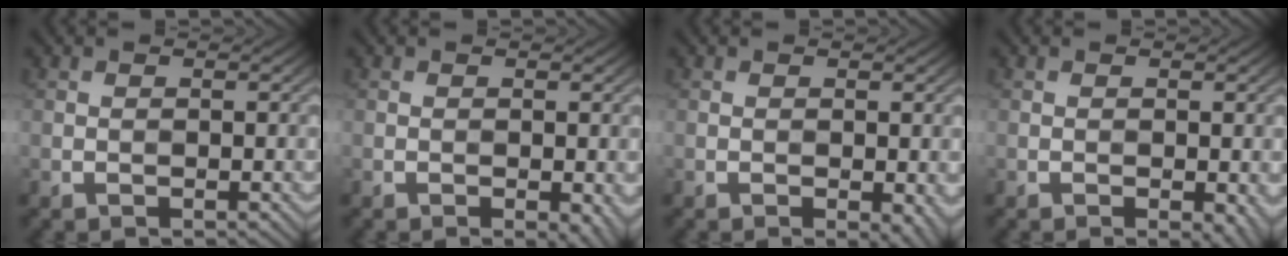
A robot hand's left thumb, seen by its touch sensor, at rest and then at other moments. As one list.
[{"total": 1.8, "force": [-0.7, 0.7, 1.5], "torque": [-0.020, -0.005, -0.005]}, {"total": 2.0, "force": [-0.7, 0.9, 1.6], "torque": [-0.019, -0.008, -0.005]}, {"total": 1.9, "force": [-0.7, 0.7, 1.6], "torque": [-0.021, -0.006, -0.005]}]